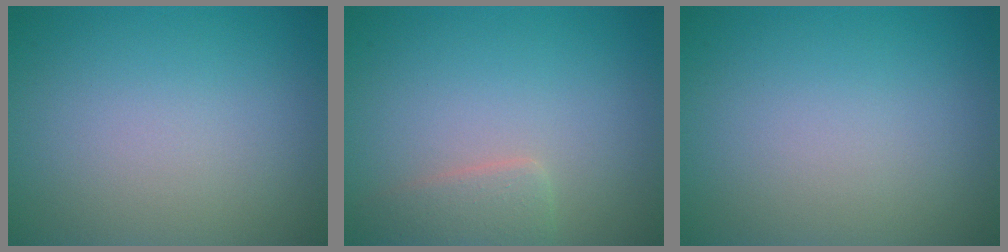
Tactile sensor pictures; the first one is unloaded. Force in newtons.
{"total": 2.0, "press": 2.0, "slide": 0.2}
{"total": 0.0}